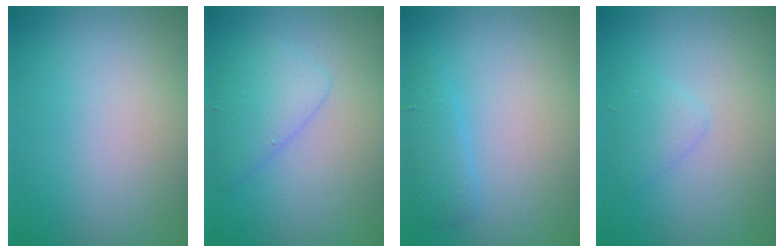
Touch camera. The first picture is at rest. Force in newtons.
{"total": 2.7, "press": 2.7, "slide": 0.3}
{"total": 1.8, "press": 1.8, "slide": 0.2}
{"total": 1.4, "press": 1.4, "slide": 0.1}